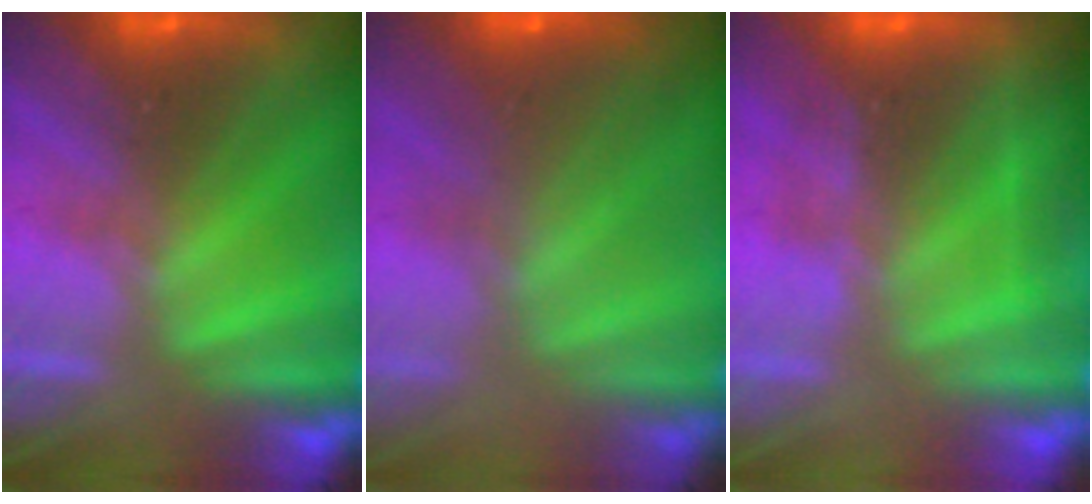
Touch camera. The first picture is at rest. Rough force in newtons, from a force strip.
{"total": 6.3}
{"total": 2.9}